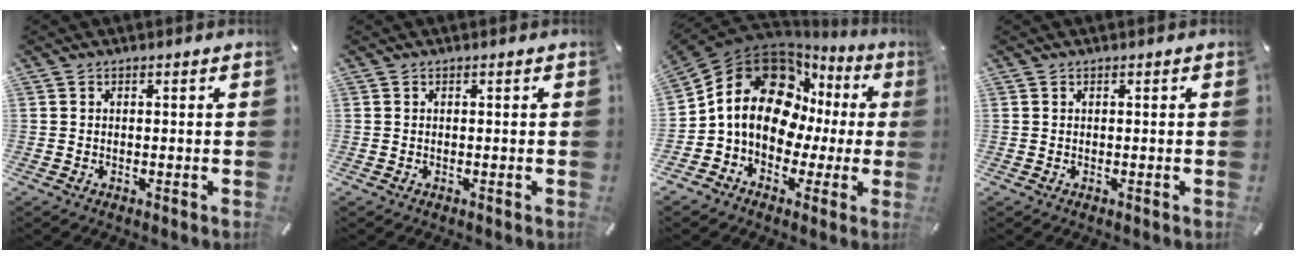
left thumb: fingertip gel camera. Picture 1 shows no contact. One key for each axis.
{"total": 0.0}
{"total": 18.5, "fx": 3.4, "fy": 14.3, "fz": 11.2, "tx": -0.200, "ty": -0.015, "tz": 0.058}
{"total": 0.0}